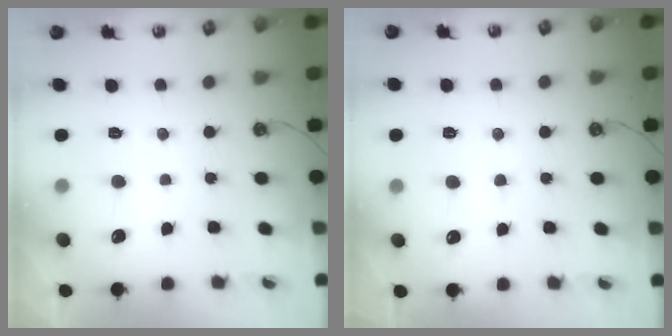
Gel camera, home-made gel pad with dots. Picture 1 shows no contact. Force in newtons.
{"total": 1.0, "press": 0.9, "slide": 0.4}